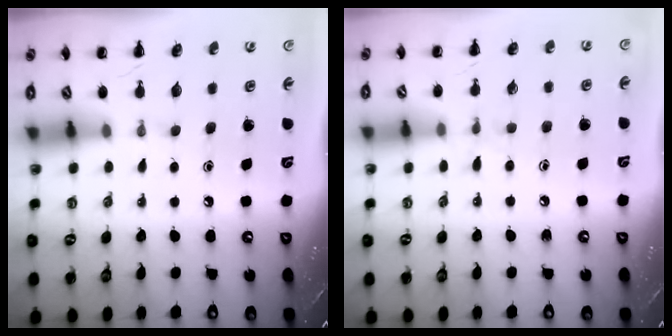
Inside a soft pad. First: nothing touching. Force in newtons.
{"total": 5.7, "press": 5.2, "slide": 2.3}